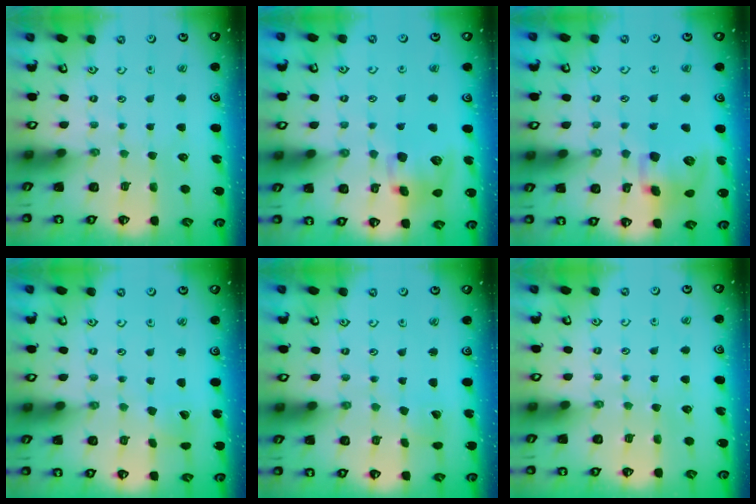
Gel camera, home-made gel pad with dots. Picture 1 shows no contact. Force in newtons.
{"total": 12.5, "press": 12.4, "slide": 1.7}
{"total": 12.2, "press": 12.1, "slide": 1.4}
{"total": 2.6, "press": 2.6, "slide": 0.3}
{"total": 2.5, "press": 2.4, "slide": 0.3}
{"total": 0.0}